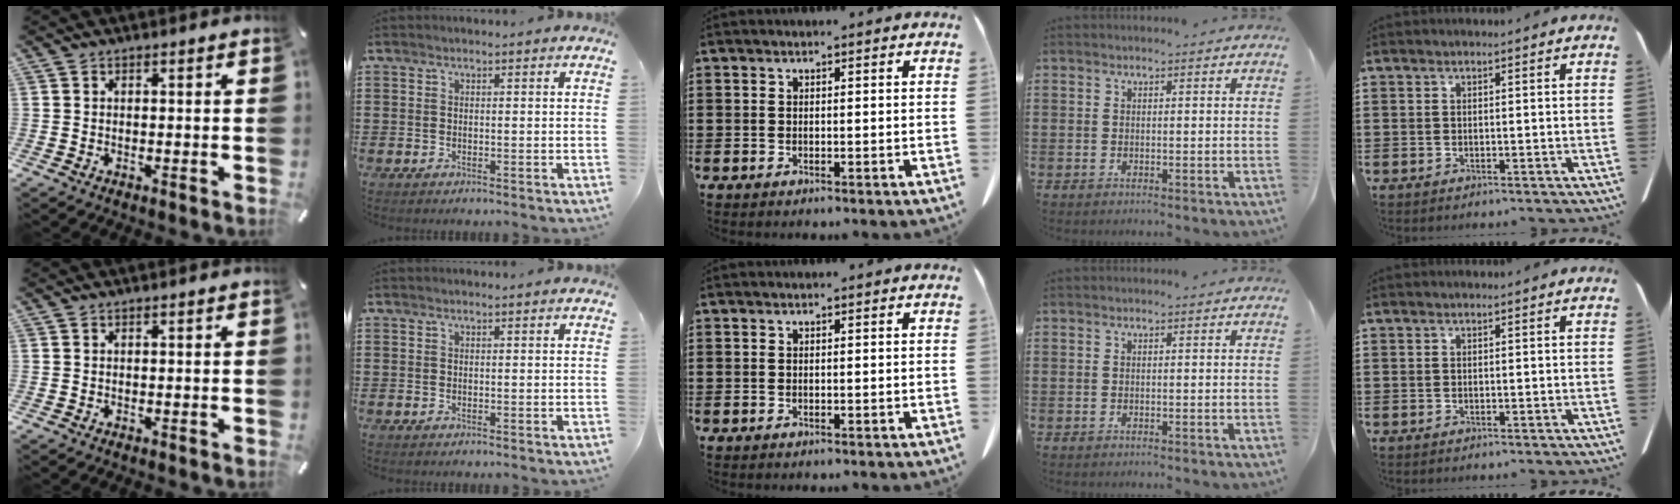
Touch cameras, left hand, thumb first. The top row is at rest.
{}